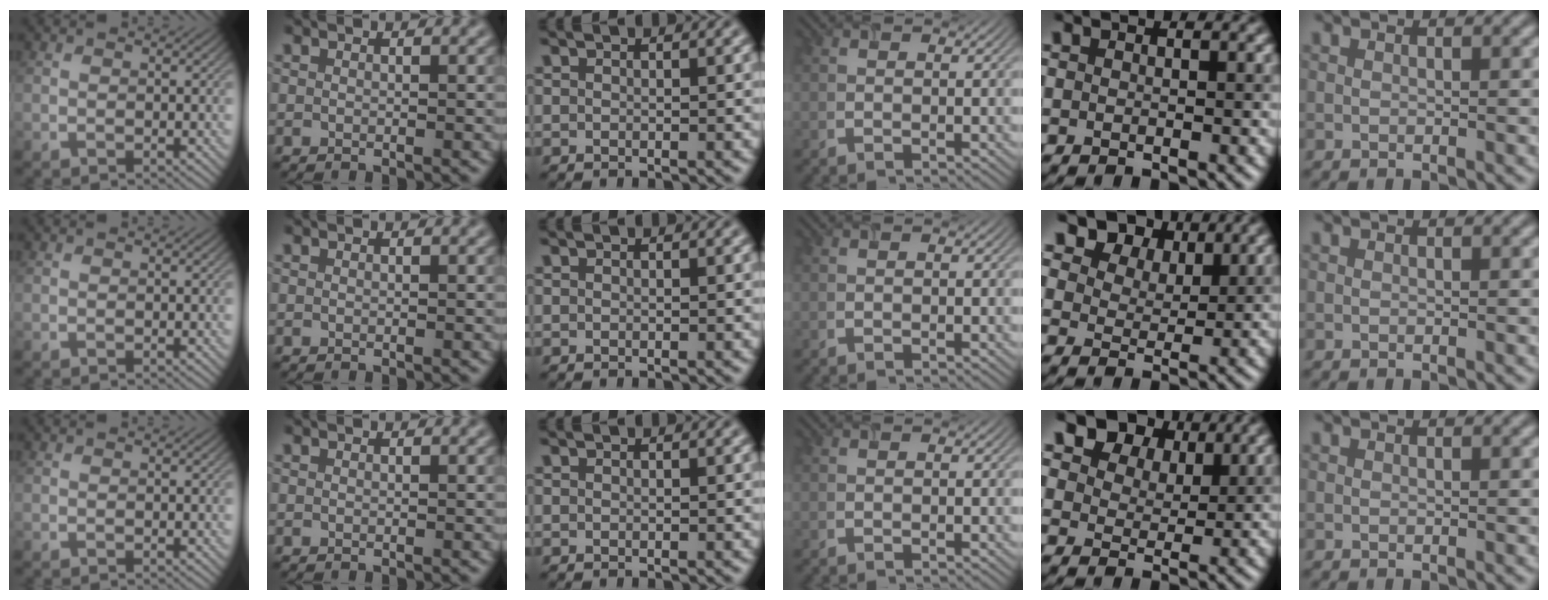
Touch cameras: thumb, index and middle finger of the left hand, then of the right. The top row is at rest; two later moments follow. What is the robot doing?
{"motion": "insert", "object": "airpods case & airpods"}